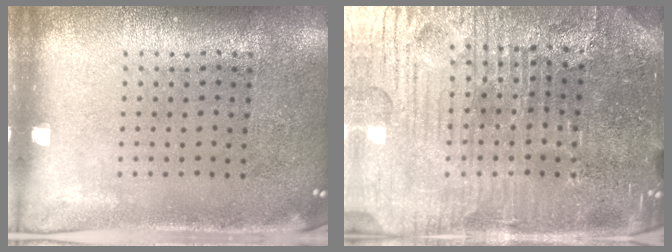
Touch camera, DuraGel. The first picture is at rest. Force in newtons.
{"total": 5.4, "press": 5.2, "slide": 1.8}